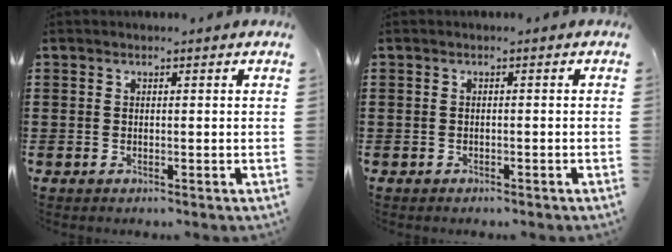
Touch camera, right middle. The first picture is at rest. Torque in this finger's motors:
{"motor_torque": [0.02, 0.02, 0.05, -0.01]}